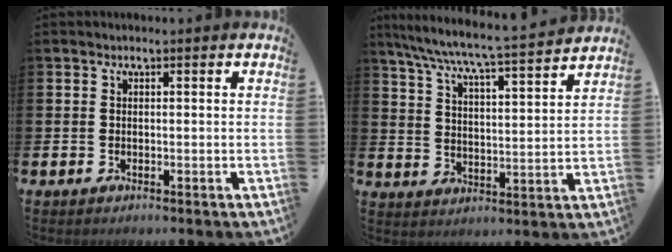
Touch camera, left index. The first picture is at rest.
{"total": 7.2, "force": [6.8, -0.1, 2.3], "torque": [-0.074, -0.057, 0.114]}